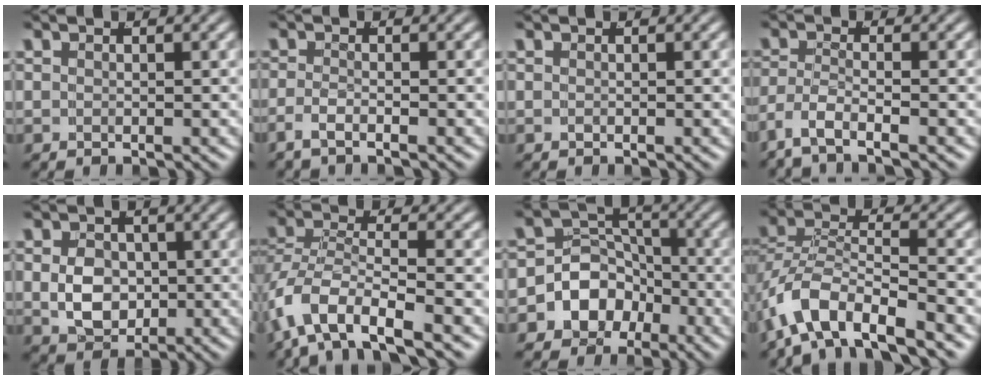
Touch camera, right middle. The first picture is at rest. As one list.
[{"total": 1.6, "force": [-1.2, 0.1, 1.0], "torque": [-0.032, -0.006, -0.021]}, {"total": 0.0}, {"total": 3.3, "force": [-2.2, 1.3, 2.0], "torque": [-0.066, -0.022, -0.031]}, {"total": 4.3, "force": [-0.2, 3.3, 2.7], "torque": [-0.044, -0.013, 0.005]}, {"total": 5.6, "force": [-2.8, 2.9, 3.9], "torque": [-0.110, -0.023, -0.036]}, {"total": 10.1, "force": [-2.9, 8.8, 3.9], "torque": [-0.086, -0.026, -0.055]}, {"total": 6.3, "force": [-3.4, 3.4, 4.0], "torque": [-0.102, -0.019, -0.052]}]